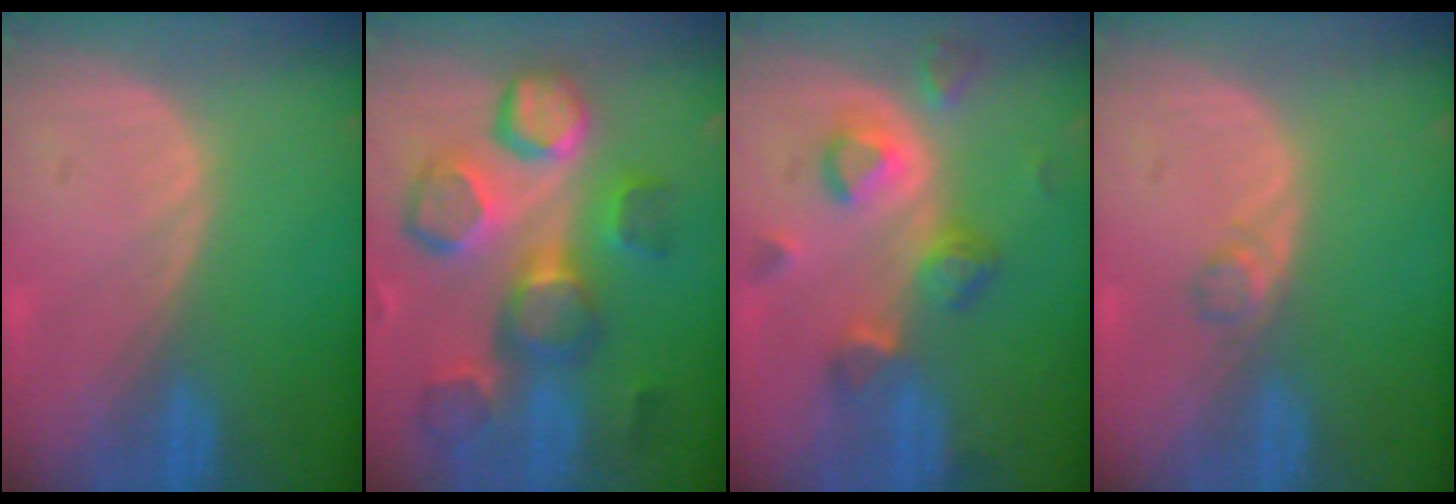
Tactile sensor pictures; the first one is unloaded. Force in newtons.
{"total": 11.6, "press": 10.9, "slide": 4.0}
{"total": 7.1, "press": 6.9, "slide": 1.6}
{"total": 1.4, "press": 1.4, "slide": 0.1}